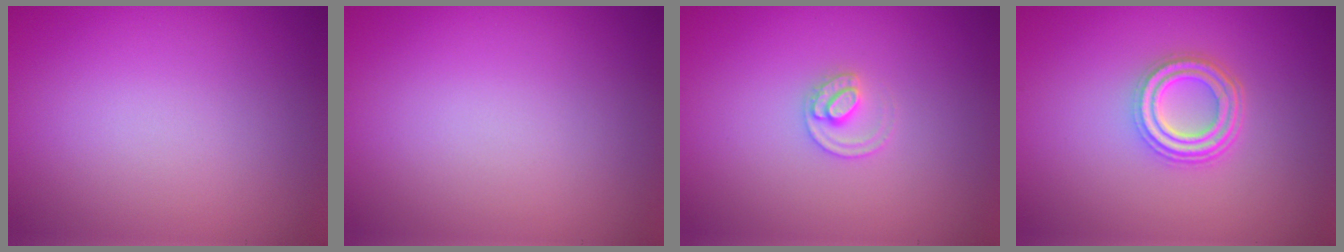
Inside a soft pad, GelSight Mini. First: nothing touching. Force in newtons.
{"total": 0.0}
{"total": 1.7, "press": 1.7, "slide": 0.1}
{"total": 3.8, "press": 3.0, "slide": 2.3}